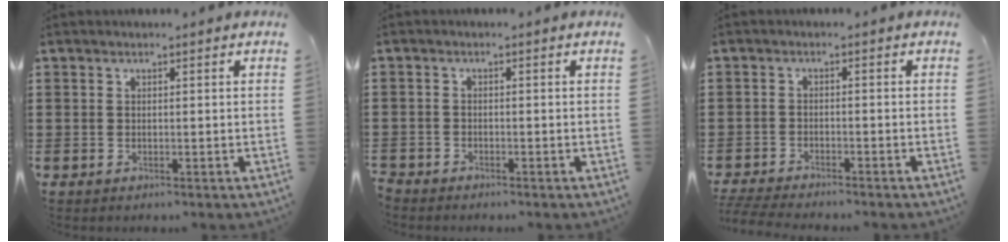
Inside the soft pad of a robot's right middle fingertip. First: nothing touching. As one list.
[{"total": 1.5, "force": [-1.5, 0.3, -0.1], "torque": [-0.002, 0.002, -0.031]}, {"total": 3.1, "force": [-3.1, 0.0, 0.5], "torque": [-0.024, -0.007, -0.068]}]